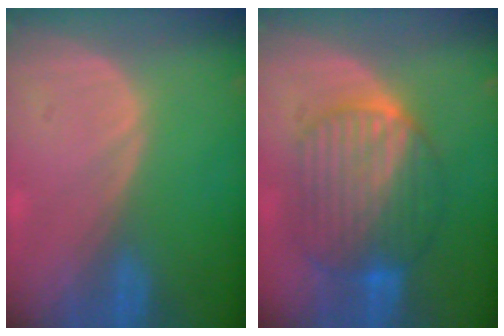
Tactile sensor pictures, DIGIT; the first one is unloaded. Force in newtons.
{"total": 10.2, "press": 10.2, "slide": 0.9}